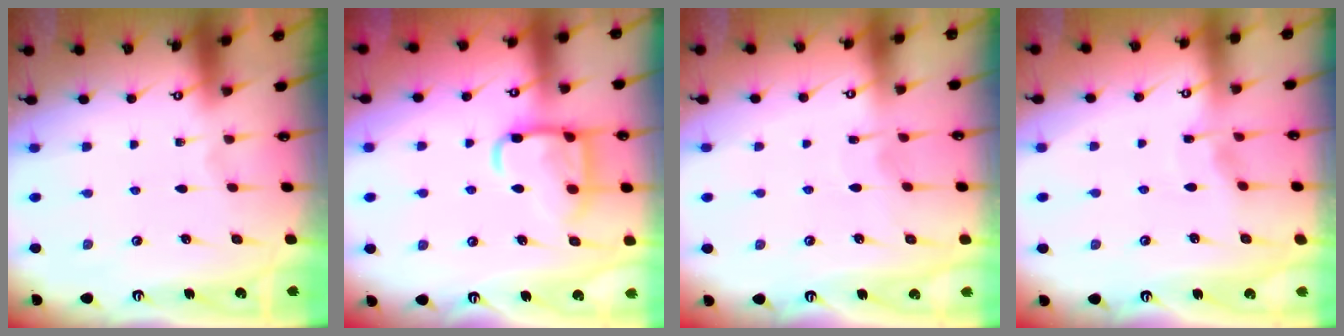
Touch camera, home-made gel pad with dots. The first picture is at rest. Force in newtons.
{"total": 14.1, "press": 14.1, "slide": 1.5}
{"total": 4.5, "press": 4.5, "slide": 0.4}
{"total": 3.0, "press": 2.9, "slide": 0.4}